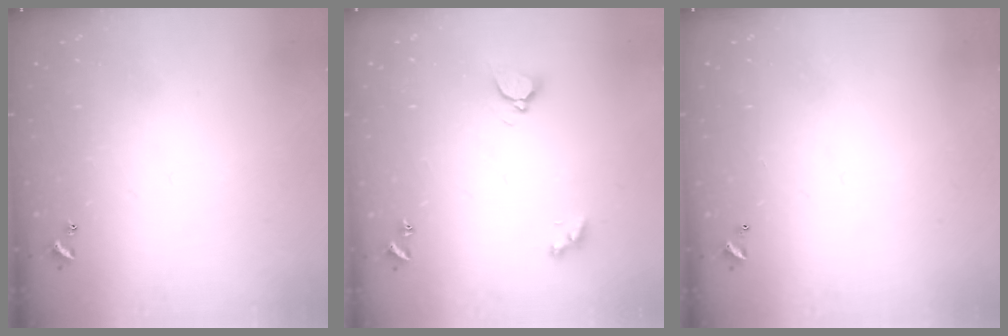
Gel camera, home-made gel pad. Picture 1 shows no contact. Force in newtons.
{"total": 3.4, "press": 3.3, "slide": 0.4}
{"total": 2.9, "press": 2.9, "slide": 0.1}